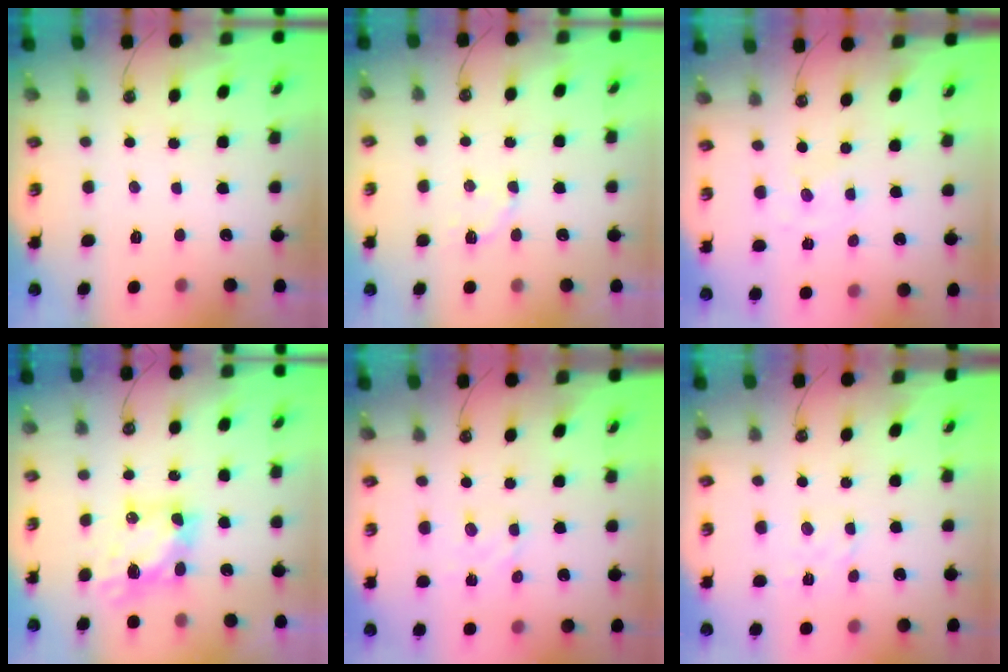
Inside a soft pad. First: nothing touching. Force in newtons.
{"total": 2.8, "press": 2.5, "slide": 1.1}
{"total": 0.0}
{"total": 6.1, "press": 6.1, "slide": 0.3}
{"total": 2.7, "press": 2.6, "slide": 0.4}
{"total": 2.8, "press": 2.7, "slide": 0.6}